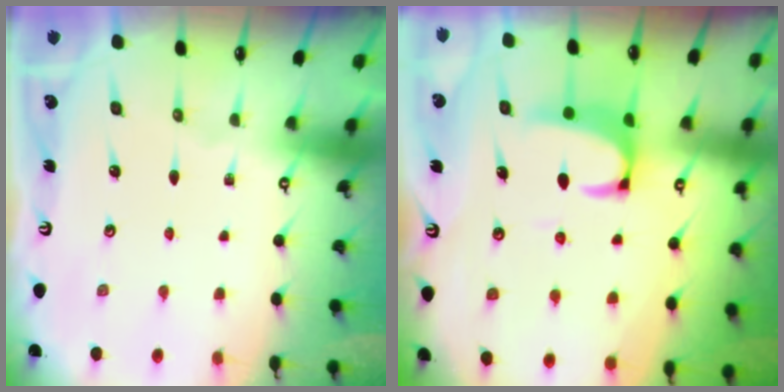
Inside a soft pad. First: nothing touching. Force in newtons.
{"total": 2.2, "press": 1.9, "slide": 1.0}